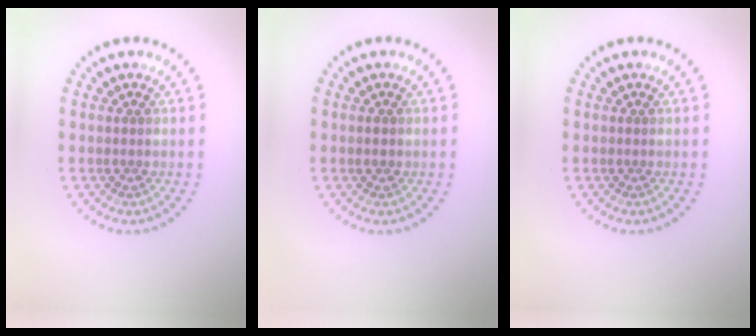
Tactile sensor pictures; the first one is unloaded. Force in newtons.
{"total": 1.0, "press": 1.0, "slide": 0.0}
{"total": 0.0}